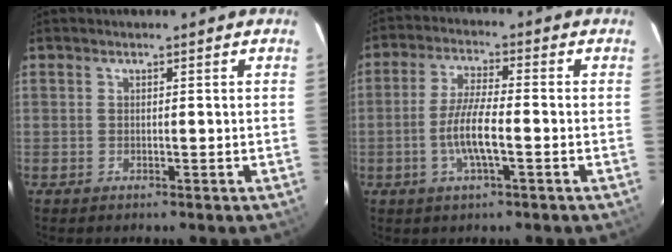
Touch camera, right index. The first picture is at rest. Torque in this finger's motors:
{"motor_torque": [0.72, -0.38, 0.44, 0.15]}